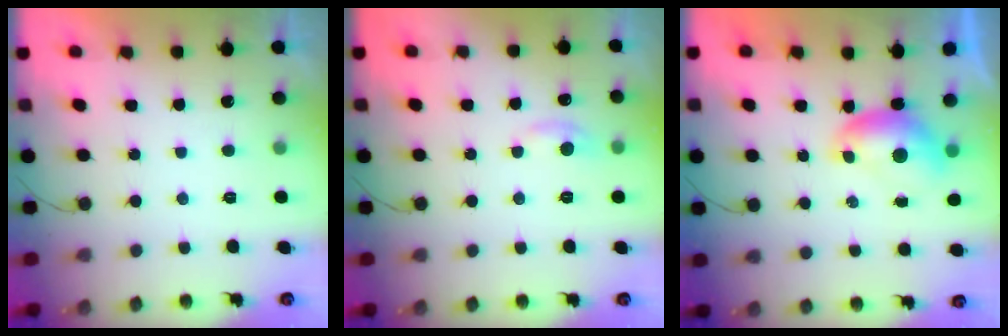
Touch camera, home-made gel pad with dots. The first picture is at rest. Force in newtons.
{"total": 5.1, "press": 5.1, "slide": 0.7}
{"total": 6.1, "press": 6.1, "slide": 0.6}